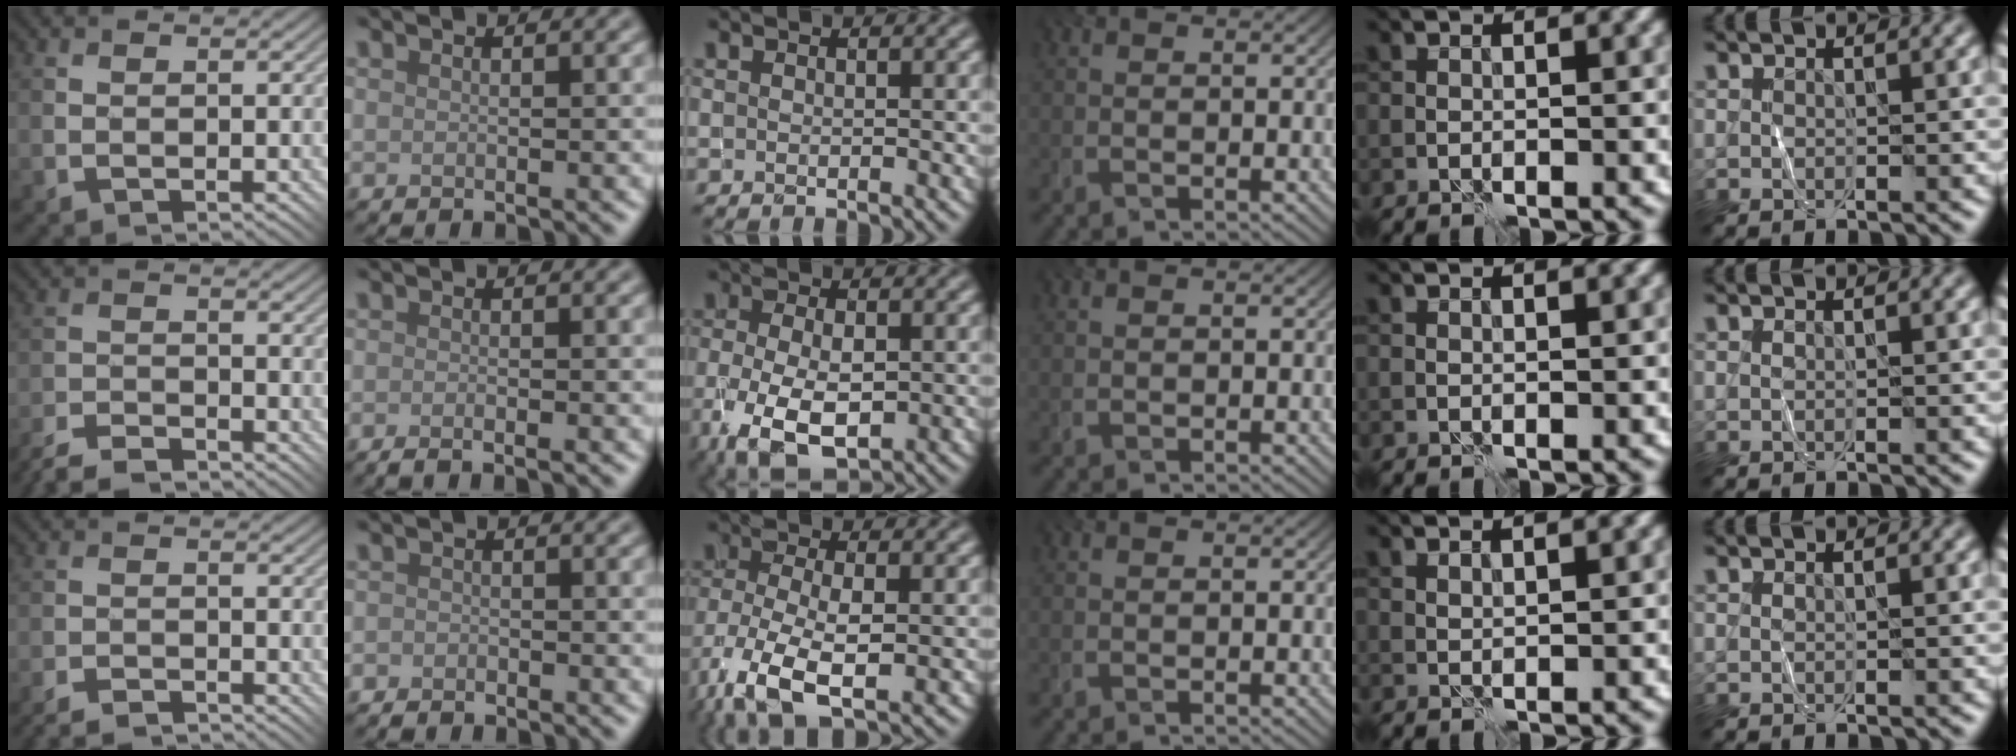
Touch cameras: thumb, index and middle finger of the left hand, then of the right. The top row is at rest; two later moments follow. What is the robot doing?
{"motion": "fold", "object": "shorts"}